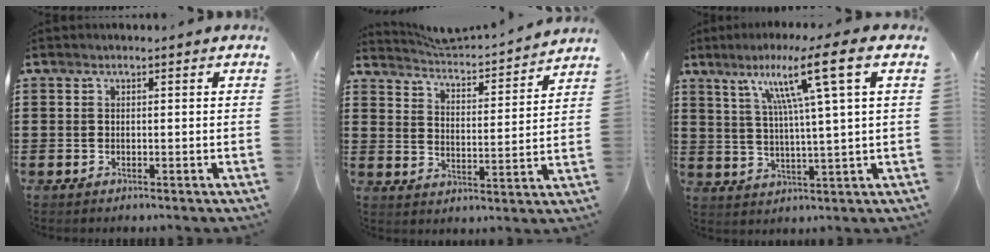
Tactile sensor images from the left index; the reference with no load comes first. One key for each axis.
{"total": 3.5, "fx": 3.4, "fy": -0.7, "fz": 0.1, "tx": -0.024, "ty": -0.040, "tz": 0.050}
{"total": 10.8, "fx": 5.2, "fy": -0.6, "fz": 9.5, "tx": -0.186, "ty": 0.000, "tz": 0.076}